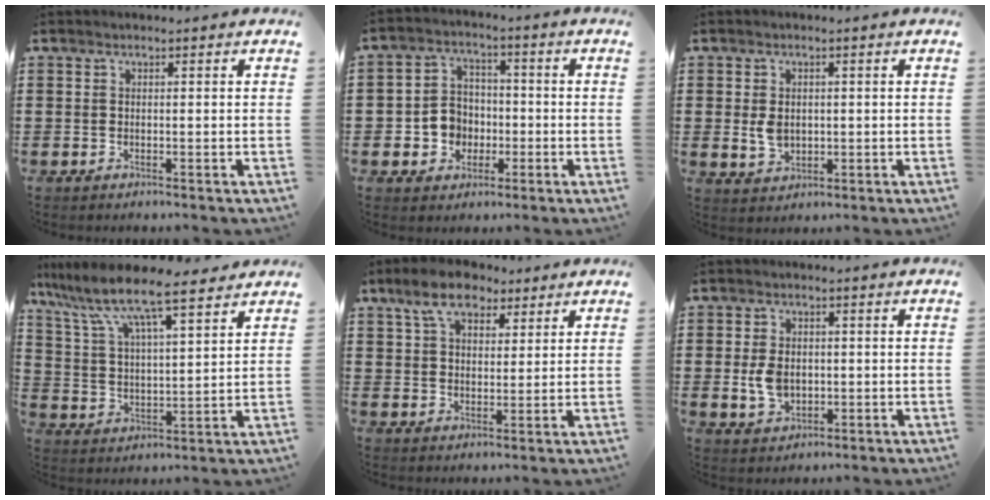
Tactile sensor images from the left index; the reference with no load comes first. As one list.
[{"total": 5.8, "force": [-1.3, 5.3, 2.1], "torque": [-0.060, 0.014, -0.025]}, {"total": 3.5, "force": [0.3, 2.5, 2.5], "torque": [-0.052, 0.001, 0.001]}, {"total": 9.2, "force": [7.6, 1.3, 5.0], "torque": [-0.126, -0.035, 0.127]}, {"total": 7.5, "force": [5.2, 3.8, 3.8], "torque": [-0.087, 0.005, 0.095]}, {"total": 5.0, "force": [-0.1, 3.6, 3.5], "torque": [-0.087, 0.005, -0.005]}]